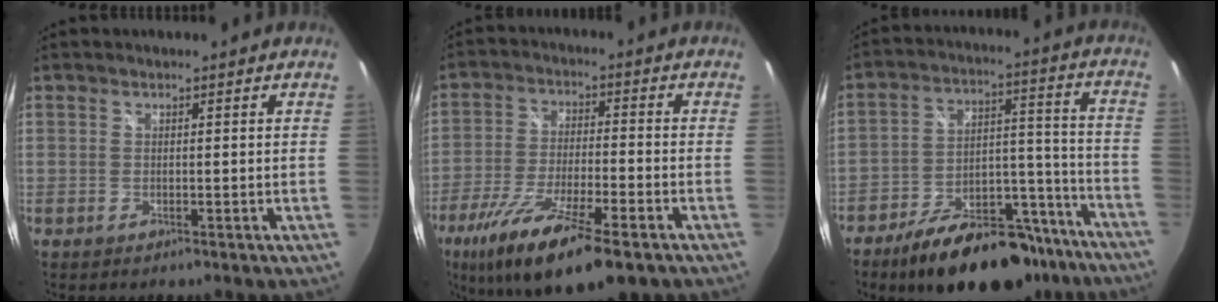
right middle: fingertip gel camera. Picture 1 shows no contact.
{"total": 17.6, "force": [-11.0, 3.8, 13.2], "torque": [-0.256, -0.049, -0.195]}
{"total": 21.9, "force": [-16.5, 9.4, 10.9], "torque": [-0.176, 0.032, -0.220]}